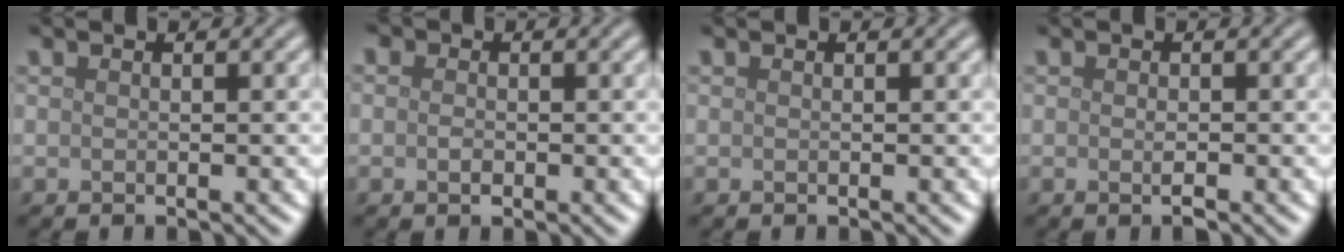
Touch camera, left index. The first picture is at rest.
{"total": 1.4, "force": [-0.1, 1.0, 1.0], "torque": [-0.016, 0.002, -0.010]}
{"total": 0.0}
{"total": 1.0, "force": [-0.3, 0.3, 0.9], "torque": [-0.016, 0.000, -0.004]}